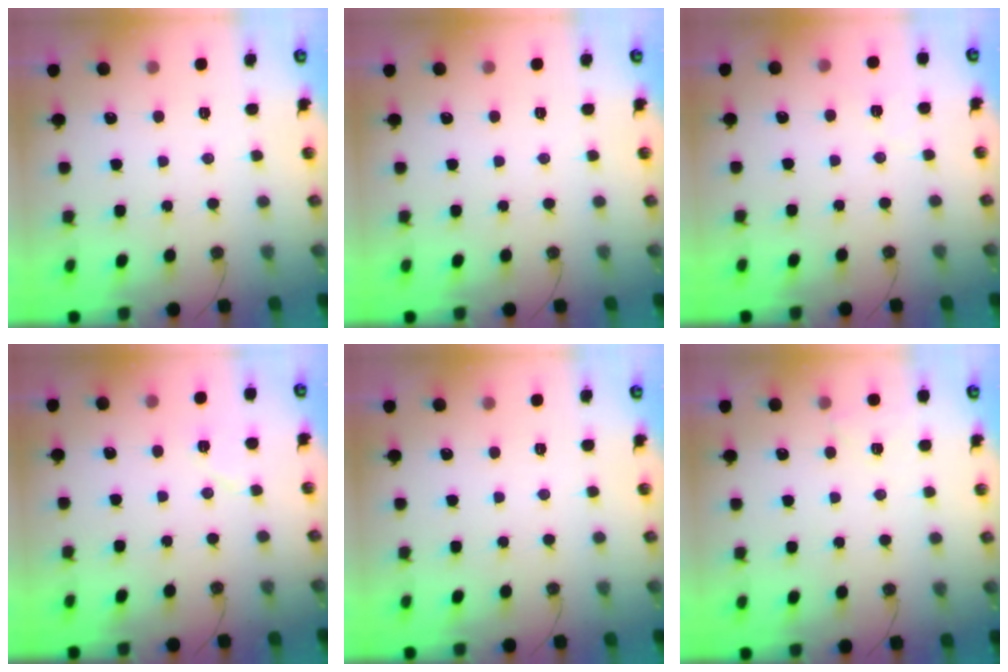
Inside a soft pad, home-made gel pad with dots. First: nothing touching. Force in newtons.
{"total": 0.0}
{"total": 3.6, "press": 2.7, "slide": 2.4}
{"total": 6.3, "press": 4.4, "slide": 4.5}
{"total": 0.0}
{"total": 3.6, "press": 3.4, "slide": 1.1}